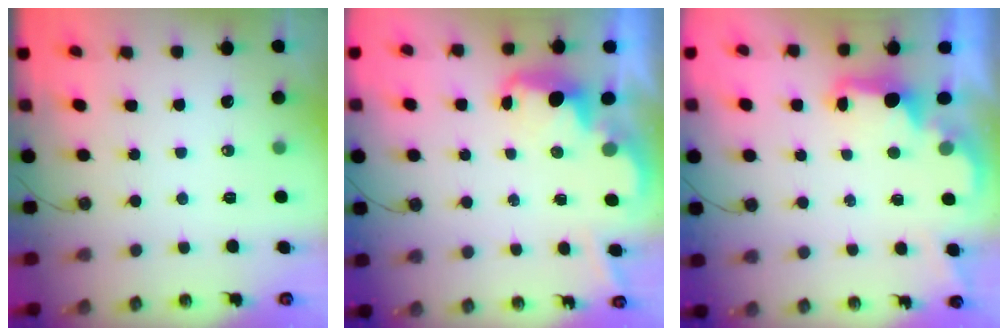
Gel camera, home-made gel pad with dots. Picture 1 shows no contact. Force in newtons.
{"total": 2.6, "press": 2.6, "slide": 0.4}
{"total": 2.3, "press": 2.2, "slide": 0.8}